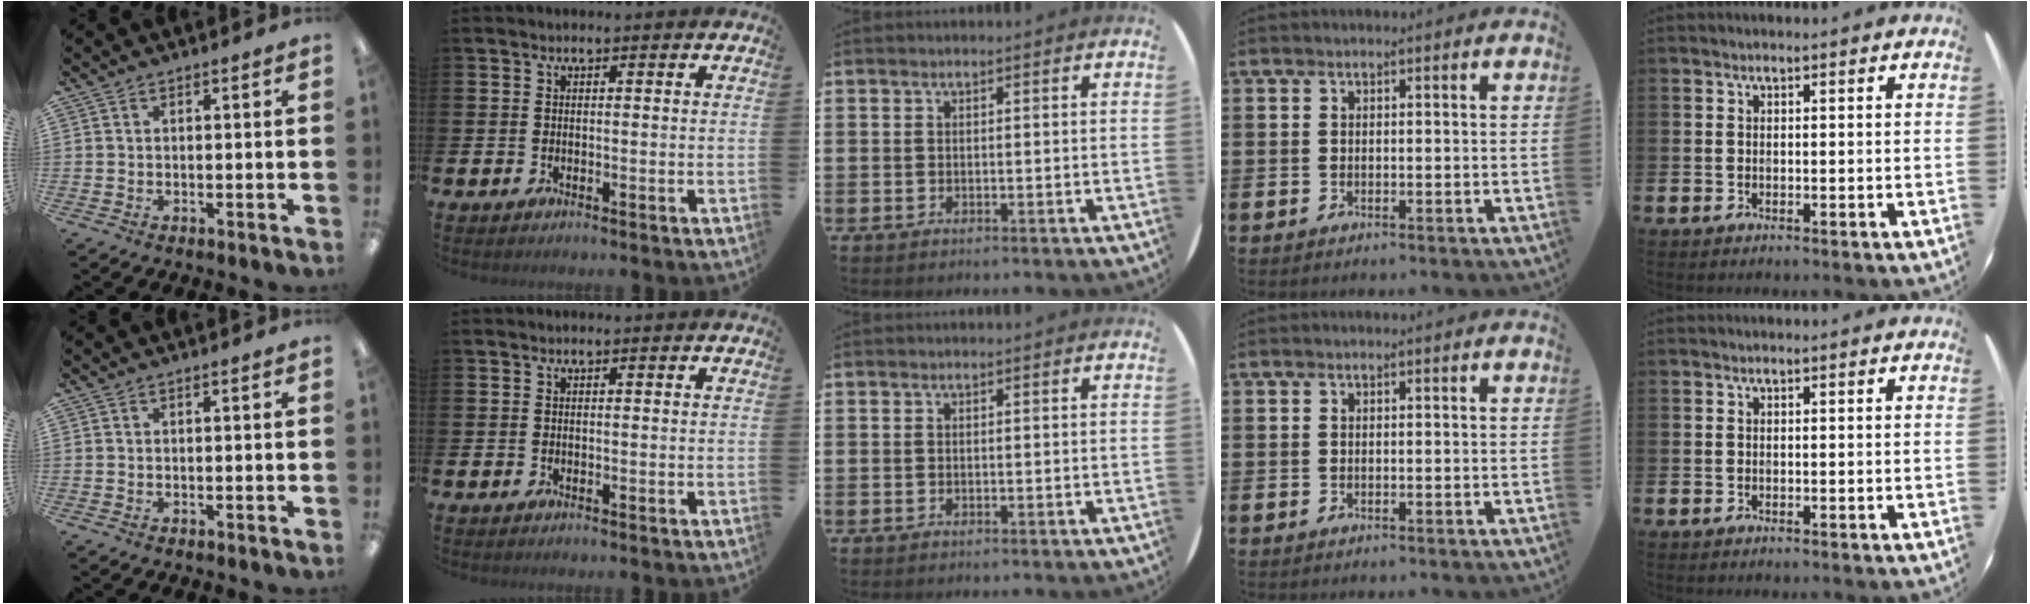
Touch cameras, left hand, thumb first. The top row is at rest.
{}